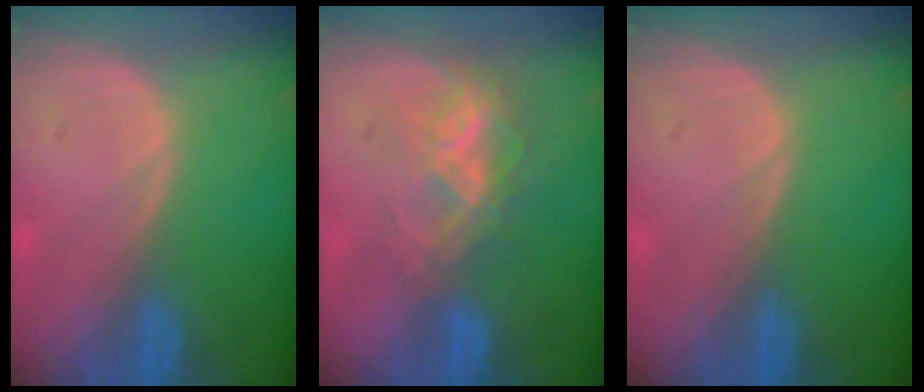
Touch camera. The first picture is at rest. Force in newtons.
{"total": 7.2, "press": 6.1, "slide": 3.8}
{"total": 0.0}